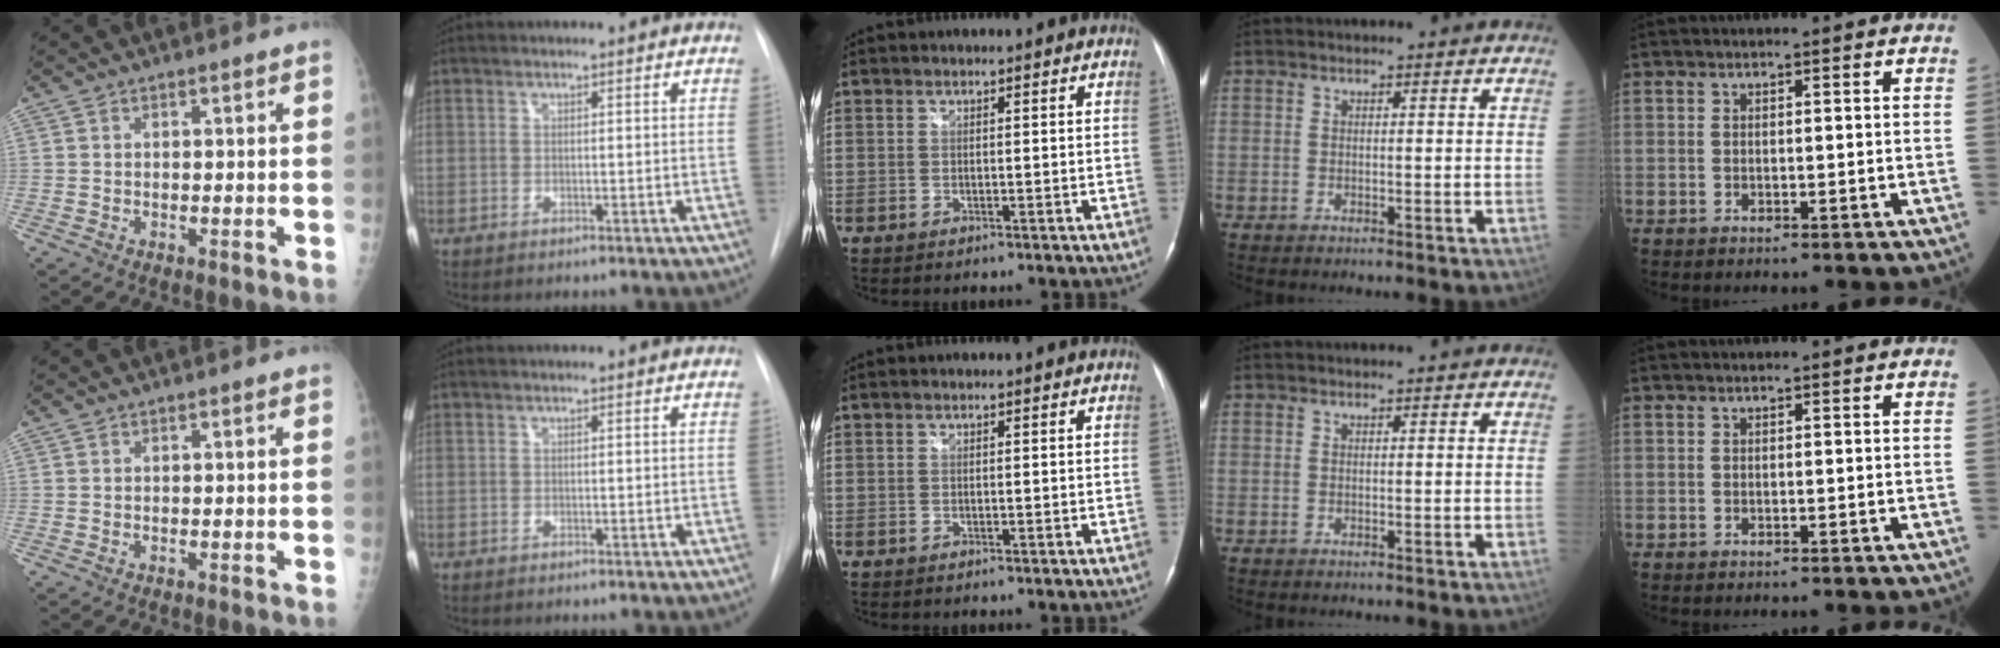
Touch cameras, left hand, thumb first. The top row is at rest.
{}